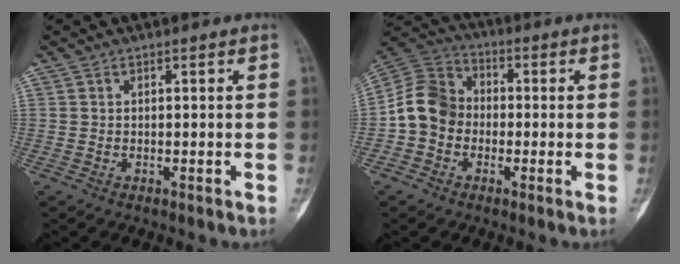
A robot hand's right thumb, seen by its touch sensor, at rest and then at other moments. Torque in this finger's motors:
{"motor_torque": [0.13, 0.86, 0.35, -0.33, 0.07]}